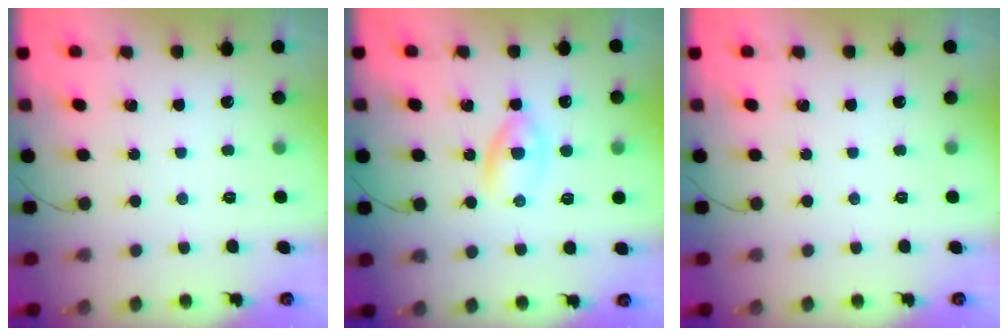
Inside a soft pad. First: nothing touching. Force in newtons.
{"total": 2.7, "press": 2.5, "slide": 1.1}
{"total": 0.0}